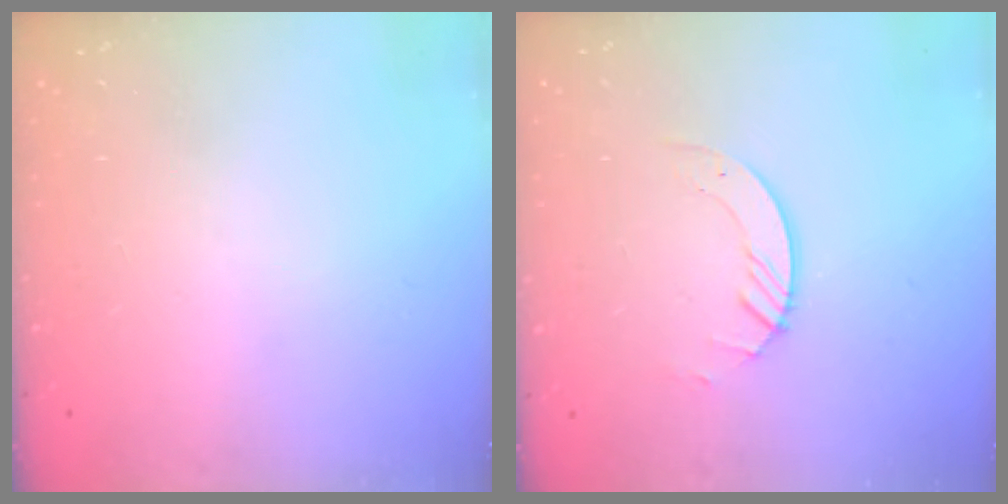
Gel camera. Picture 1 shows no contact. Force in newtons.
{"total": 3.7, "press": 3.7, "slide": 0.4}